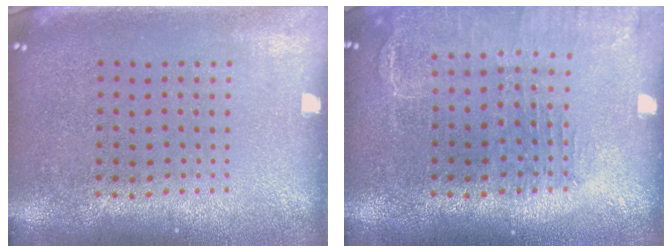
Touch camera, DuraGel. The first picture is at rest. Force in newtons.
{"total": 1.6, "press": 1.6, "slide": 0.4}